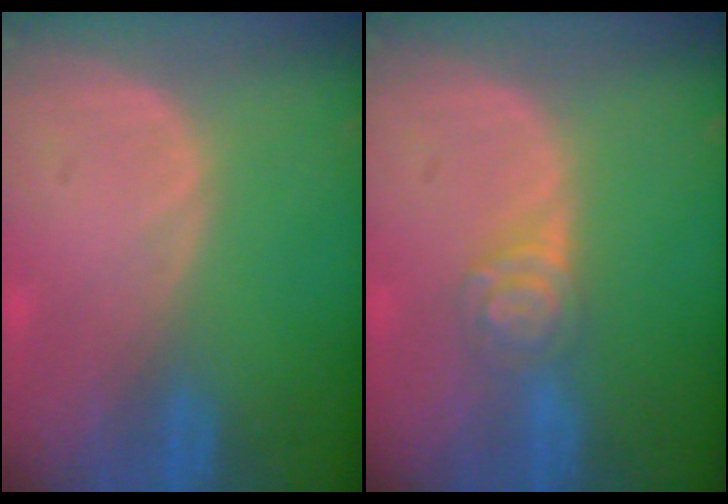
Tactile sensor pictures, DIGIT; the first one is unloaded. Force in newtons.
{"total": 4.3, "press": 3.9, "slide": 1.9}